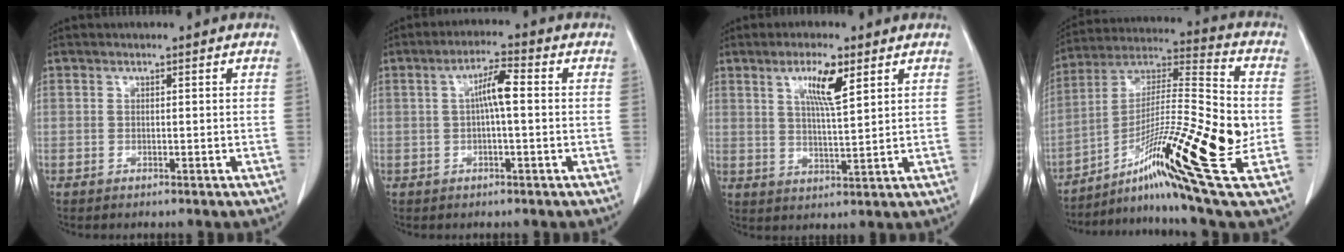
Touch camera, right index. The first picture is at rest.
{"total": 4.8, "force": [0.4, 0.6, 4.8], "torque": [-0.085, 0.013, 0.004]}
{"total": 6.7, "force": [3.4, 0.7, 5.7], "torque": [-0.103, -0.003, 0.058]}
{"total": 22.7, "force": [-6.9, 1.0, 21.6], "torque": [-0.372, -0.016, -0.121]}